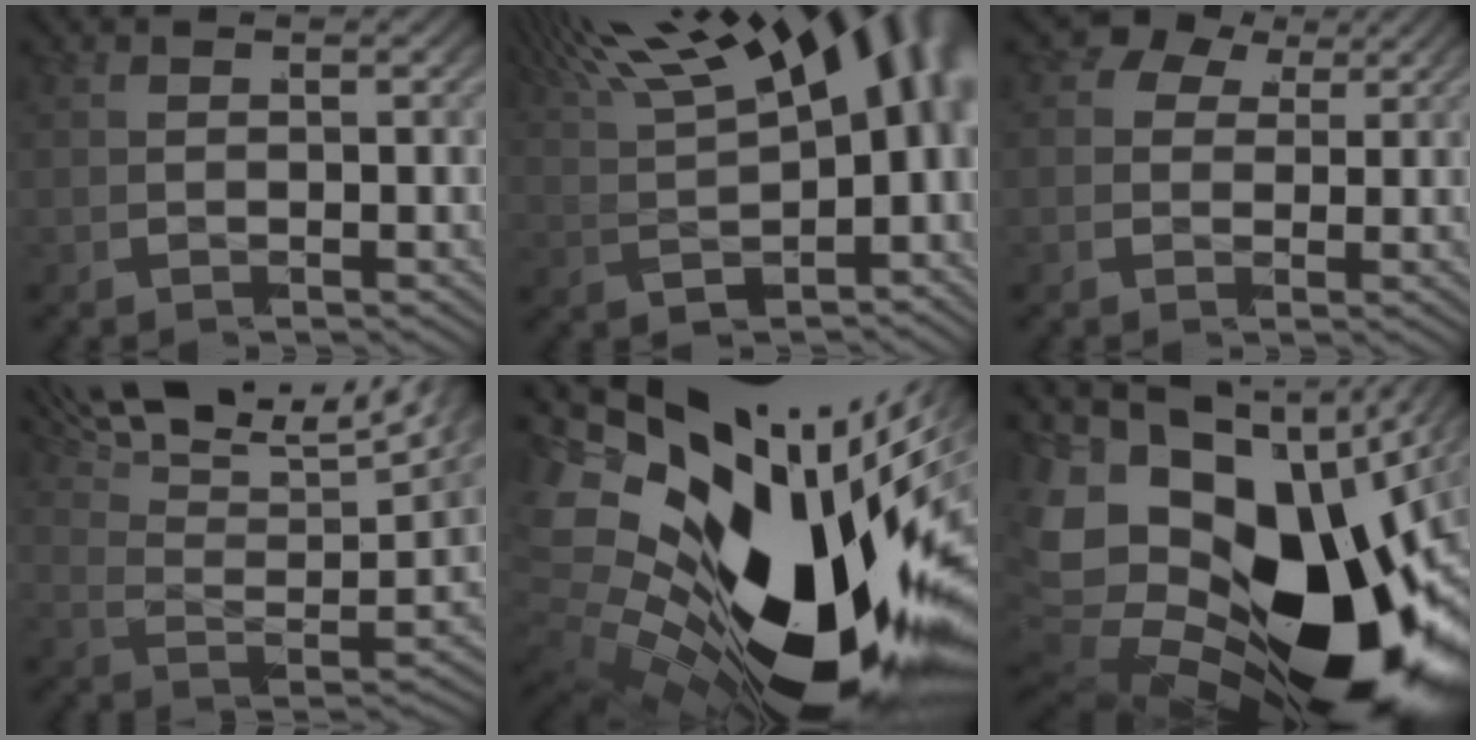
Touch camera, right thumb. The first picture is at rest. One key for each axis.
{"total": 12.9, "fx": 4.1, "fy": 7.2, "fz": 9.8, "tx": -0.145, "ty": 0.008, "tz": 0.072}
{"total": 4.5, "fx": 2.1, "fy": 3.6, "fz": 1.8, "tx": -0.043, "ty": 0.004, "tz": 0.025}
{"total": 8.7, "fx": 6.1, "fy": 3.6, "fz": 5.1, "tx": -0.092, "ty": 0.018, "tz": 0.086}
{"total": 26.7, "fx": -1.6, "fy": 17.1, "fz": 20.4, "tx": -0.339, "ty": -0.045, "tz": -0.014}
{"total": 25.9, "fx": -2.9, "fy": 17.6, "fz": 18.7, "tx": -0.351, "ty": -0.060, "tz": -0.030}